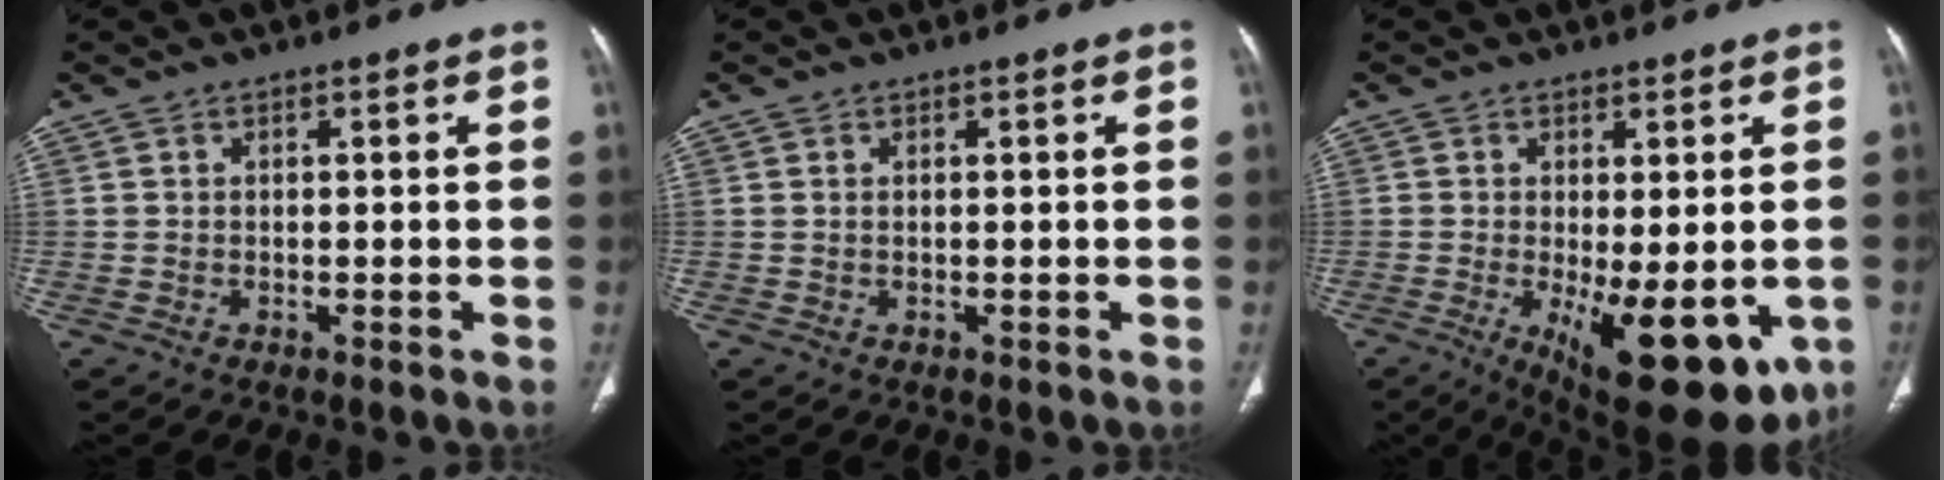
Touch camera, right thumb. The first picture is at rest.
{"total": 0.0}
{"total": 15.8, "force": [-5.1, 6.2, 13.6], "torque": [-0.156, -0.020, -0.053]}